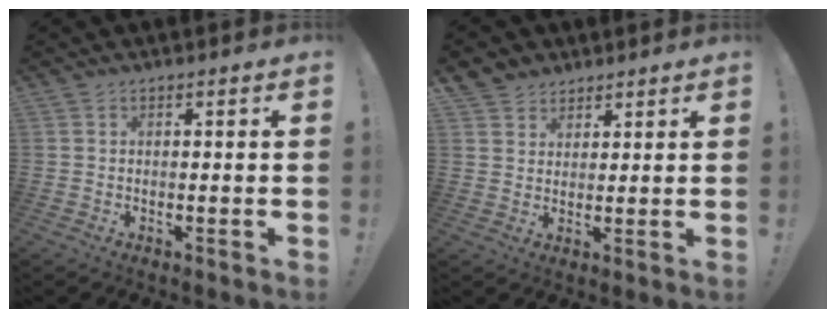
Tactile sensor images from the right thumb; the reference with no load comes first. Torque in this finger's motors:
{"motor_torque": [0.01, 0.07, 0.80, 0.78, 0.19]}